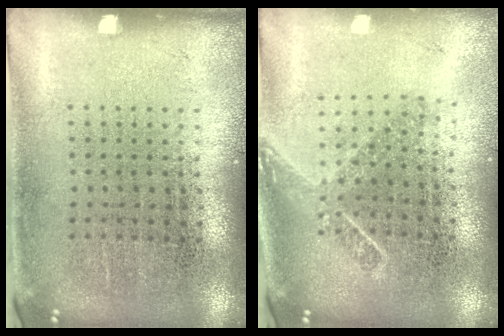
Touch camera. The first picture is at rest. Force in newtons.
{"total": 1.8, "press": 1.3, "slide": 1.2}